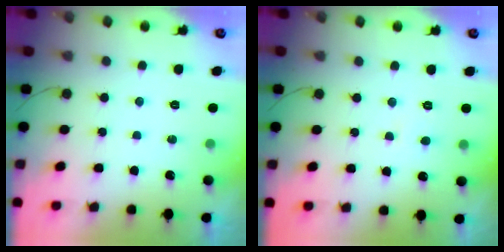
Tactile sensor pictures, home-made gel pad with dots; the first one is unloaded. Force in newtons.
{"total": 3.6, "press": 3.6, "slide": 0.3}